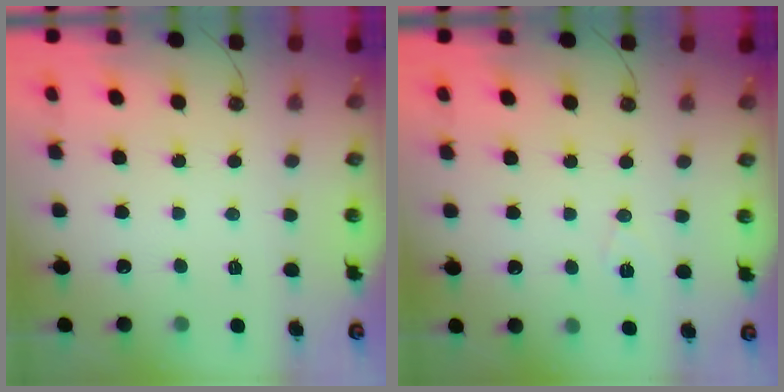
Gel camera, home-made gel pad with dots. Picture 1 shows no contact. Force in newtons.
{"total": 5.6, "press": 3.5, "slide": 4.4}